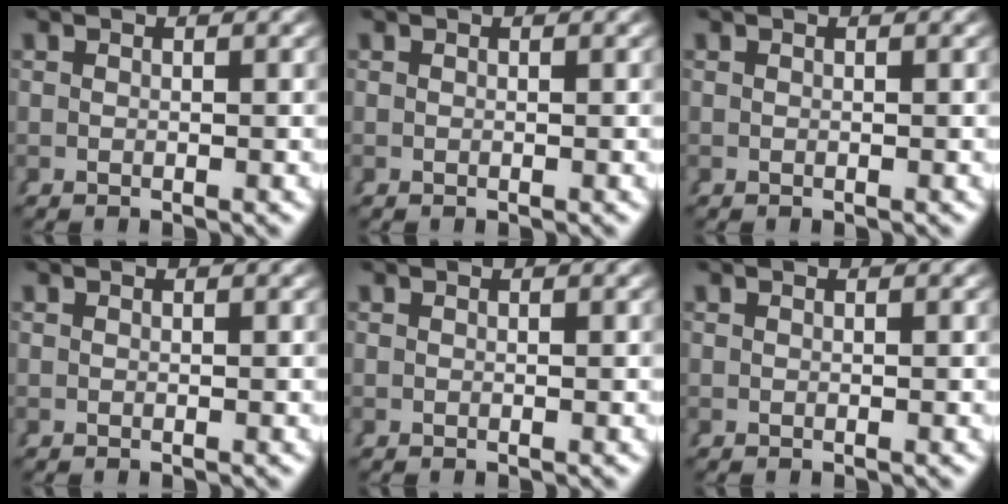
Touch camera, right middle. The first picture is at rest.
{"total": 0.0}
{"total": 0.0}
{"total": 0.0}
{"total": 0.0}
{"total": 0.0}